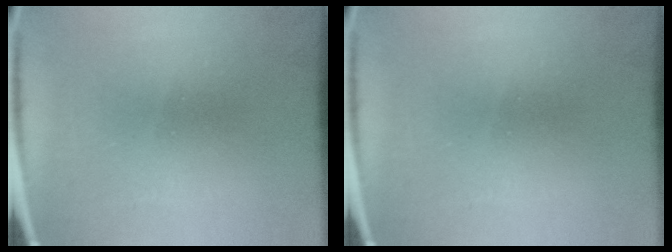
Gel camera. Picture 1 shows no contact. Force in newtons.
{"total": 0.0}